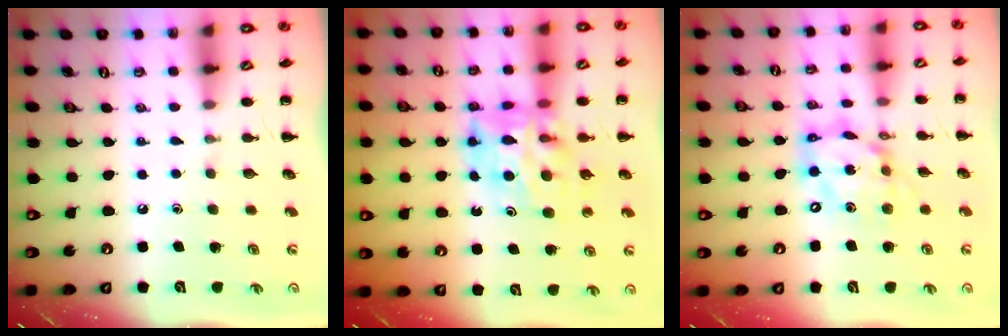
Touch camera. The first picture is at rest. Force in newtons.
{"total": 12.3, "press": 11.8, "slide": 3.7}
{"total": 13.4, "press": 13.0, "slide": 3.6}